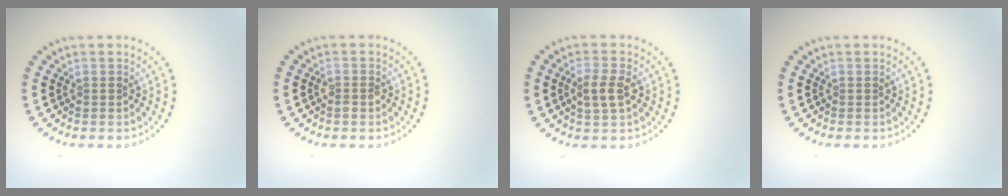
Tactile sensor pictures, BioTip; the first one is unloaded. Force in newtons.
{"total": 1.0, "press": 1.0, "slide": 0.2}
{"total": 2.6, "press": 2.6, "slide": 0.4}
{"total": 0.0}